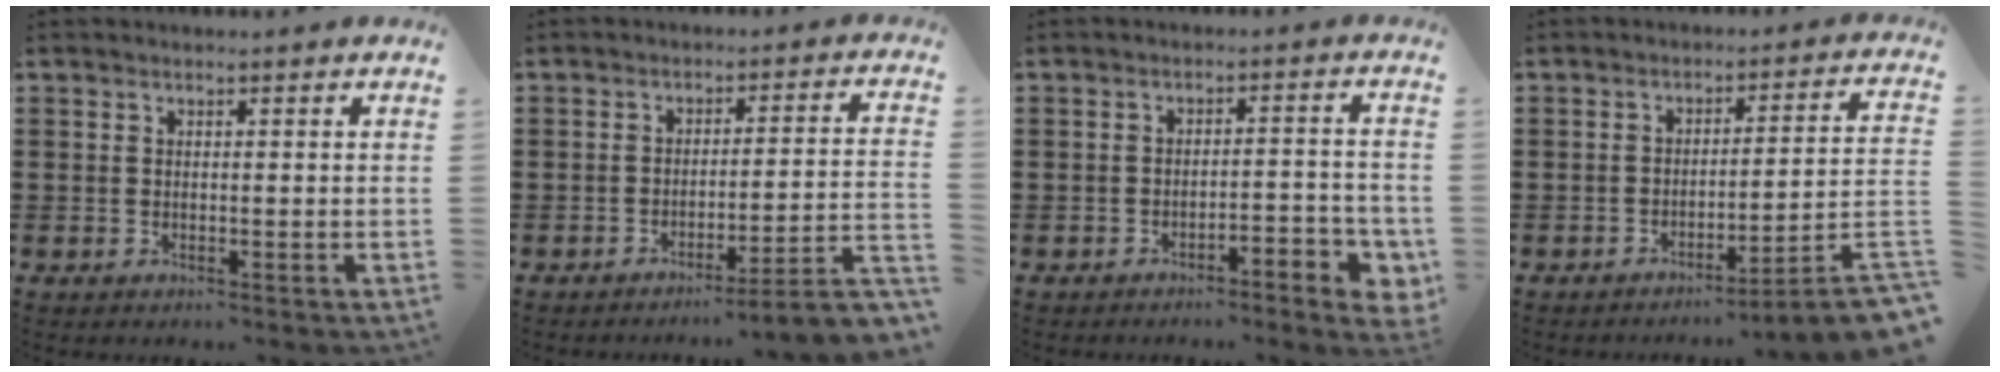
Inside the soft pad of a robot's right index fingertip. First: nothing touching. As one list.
[{"total": 4.6, "force": [-3.3, -0.5, 3.2], "torque": [-0.058, -0.027, -0.068]}, {"total": 3.5, "force": [-2.9, 0.4, 1.8], "torque": [-0.033, 0.004, -0.058]}, {"total": 4.3, "force": [-2.9, -0.7, 3.1], "torque": [-0.056, -0.031, -0.063]}]